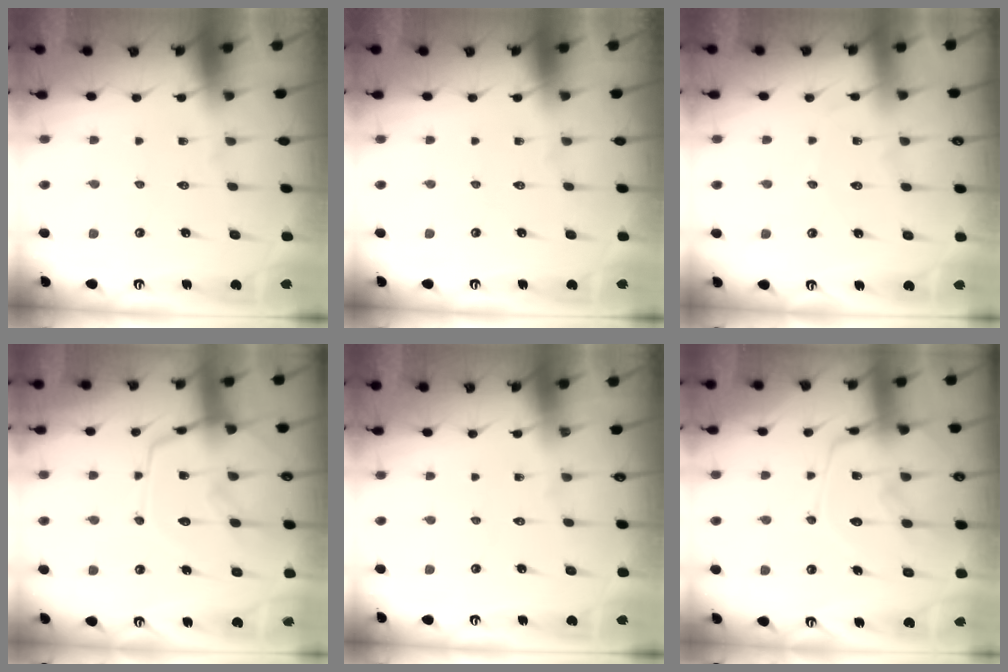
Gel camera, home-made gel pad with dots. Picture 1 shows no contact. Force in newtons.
{"total": 0.0}
{"total": 2.6, "press": 2.5, "slide": 0.3}
{"total": 14.1, "press": 14.0, "slide": 1.3}
{"total": 0.0}
{"total": 14.9, "press": 14.8, "slide": 1.3}